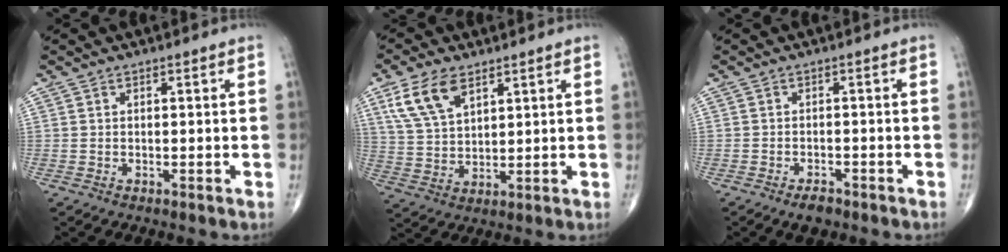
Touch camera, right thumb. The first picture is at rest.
{"total": 9.8, "force": [5.2, 5.1, 6.5], "torque": [-0.124, -0.014, 0.109]}
{"total": 3.1, "force": [-2.2, 1.5, 1.6], "torque": [-0.027, 0.008, -0.032]}